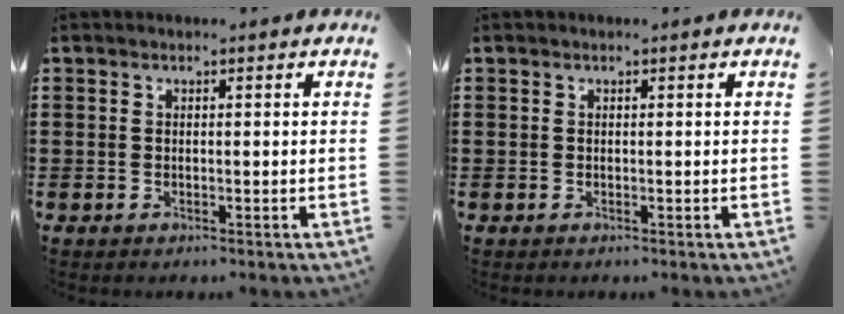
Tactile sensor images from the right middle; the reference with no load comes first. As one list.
[{"total": 0.0}]